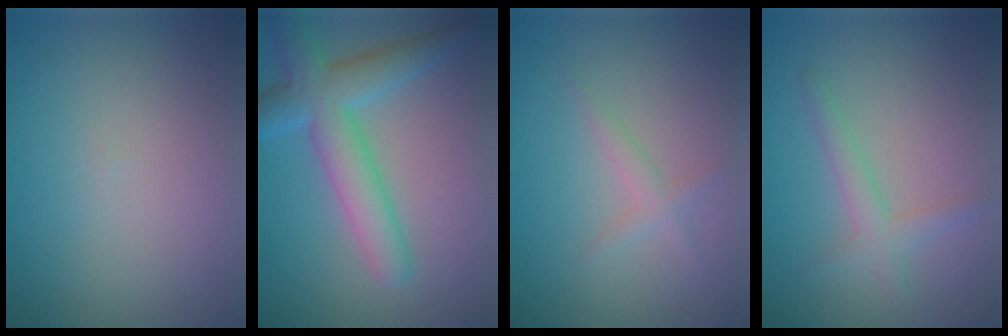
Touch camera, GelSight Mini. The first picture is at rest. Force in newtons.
{"total": 5.7, "press": 5.7, "slide": 0.2}
{"total": 1.4, "press": 1.4, "slide": 0.1}
{"total": 2.0, "press": 2.0, "slide": 0.1}